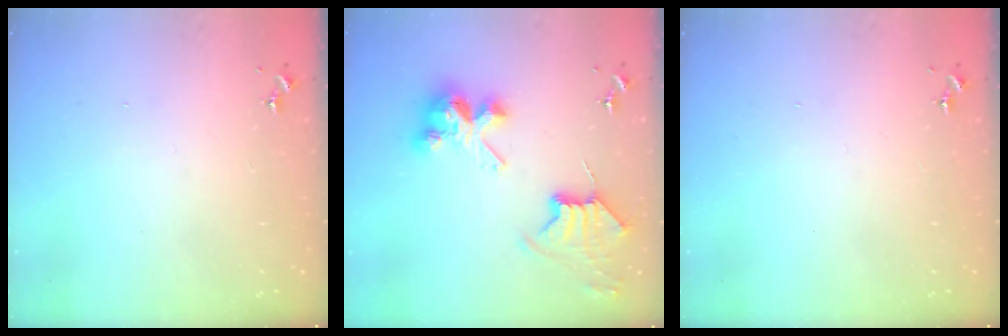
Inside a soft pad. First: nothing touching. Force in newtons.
{"total": 10.8, "press": 10.7, "slide": 1.2}
{"total": 0.0}